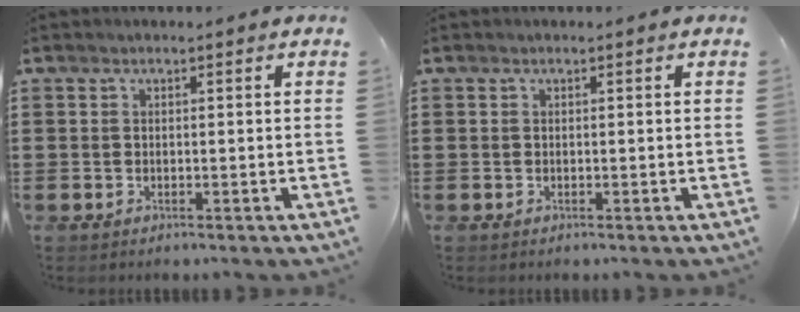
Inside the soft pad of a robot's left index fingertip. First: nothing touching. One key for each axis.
{"total": 0.0}